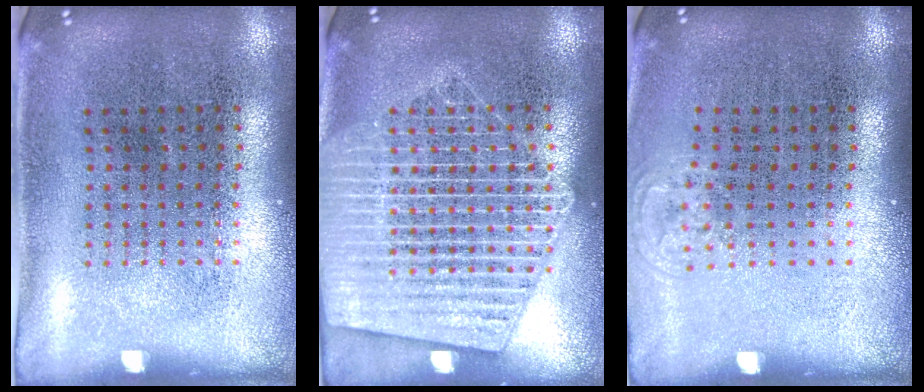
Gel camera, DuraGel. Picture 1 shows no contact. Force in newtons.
{"total": 3.9, "press": 3.8, "slide": 0.4}
{"total": 0.6, "press": 0.5, "slide": 0.3}